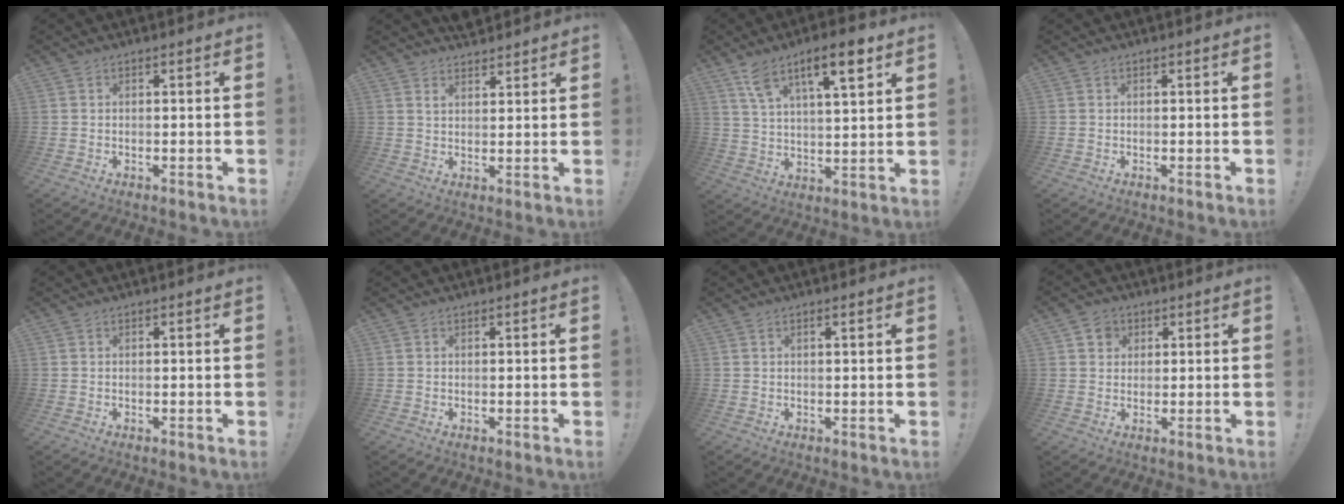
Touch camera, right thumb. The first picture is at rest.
{"total": 3.7, "force": [3.3, 1.4, 0.9], "torque": [-0.002, -0.023, 0.059]}
{"total": 12.7, "force": [7.7, 3.5, 9.5], "torque": [-0.147, -0.028, 0.123]}
{"total": 0.0}
{"total": 0.0}
{"total": 0.0}
{"total": 1.2, "force": [0.6, 0.0, 1.1], "torque": [-0.014, -0.002, 0.008]}
{"total": 3.9, "force": [1.7, 3.4, 0.9], "torque": [-0.007, -0.004, 0.029]}